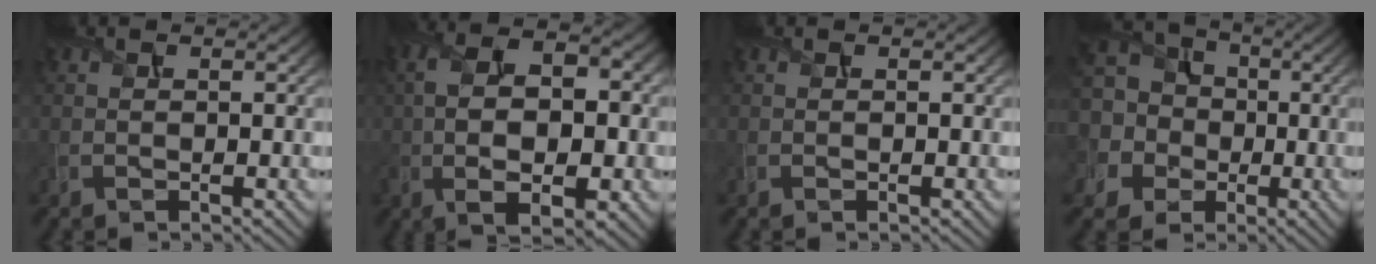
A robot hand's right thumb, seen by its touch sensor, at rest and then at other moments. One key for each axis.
{"total": 10.9, "fx": -0.4, "fy": 6.0, "fz": 9.1, "tx": -0.177, "ty": -0.010, "tz": 0.000}
{"total": 0.0}
{"total": 12.6, "fx": 0.7, "fy": 11.1, "fz": 5.8, "tx": -0.202, "ty": 0.014, "tz": -0.017}